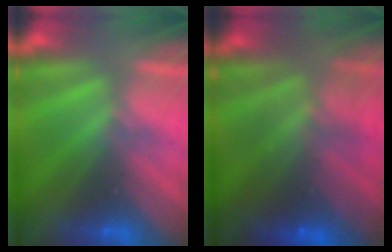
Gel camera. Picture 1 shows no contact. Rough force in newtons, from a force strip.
{"total": 5.8}